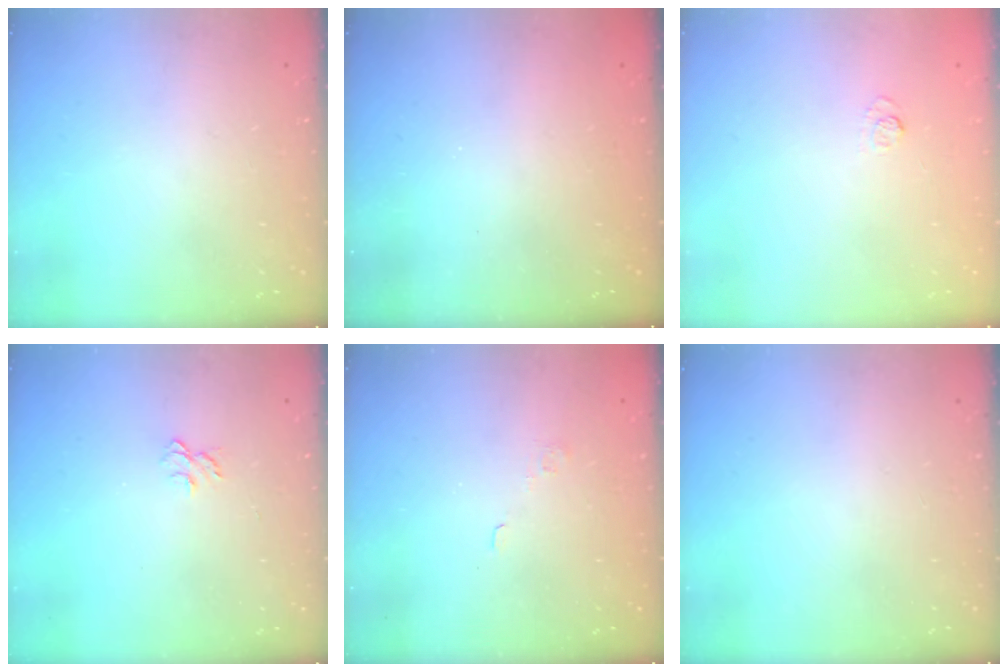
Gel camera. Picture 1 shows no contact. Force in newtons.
{"total": 2.4, "press": 2.2, "slide": 0.8}
{"total": 5.3, "press": 5.2, "slide": 1.2}
{"total": 6.5, "press": 6.5, "slide": 0.2}
{"total": 3.4, "press": 3.3, "slide": 0.9}
{"total": 0.0}